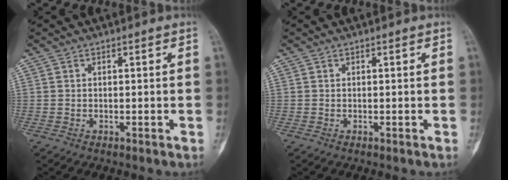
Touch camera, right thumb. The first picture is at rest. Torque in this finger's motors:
{"motor_torque": [0.00, 0.00, 0.06, -0.06, 0.00]}